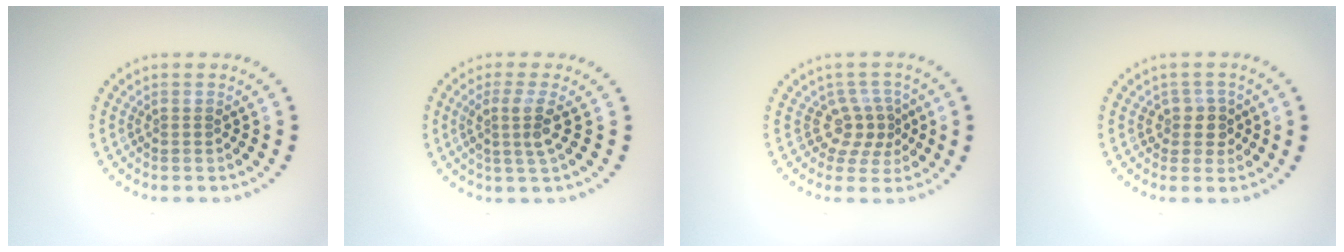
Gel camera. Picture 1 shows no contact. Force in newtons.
{"total": 2.6, "press": 2.0, "slide": 1.7}
{"total": 2.9, "press": 2.1, "slide": 2.0}
{"total": 2.0, "press": 1.6, "slide": 1.3}